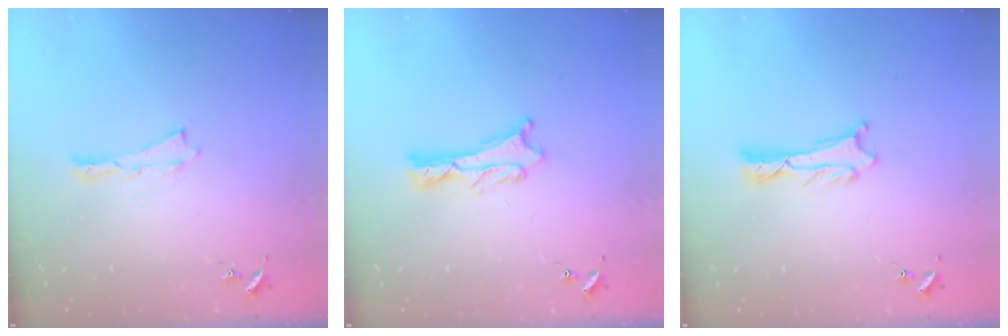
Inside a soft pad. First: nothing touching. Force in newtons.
{"total": 1.2, "press": 1.2, "slide": 0.2}
{"total": 1.2, "press": 1.2, "slide": 0.0}